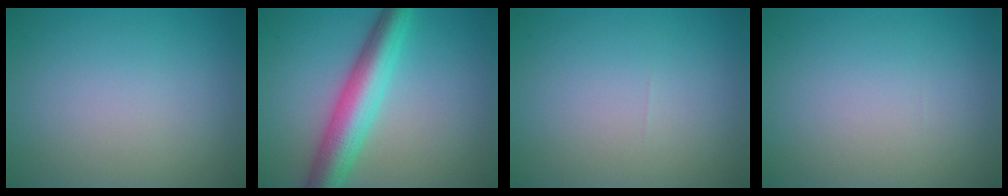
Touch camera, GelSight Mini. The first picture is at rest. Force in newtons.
{"total": 6.4, "press": 6.4, "slide": 0.2}
{"total": 0.0}
{"total": 0.0}